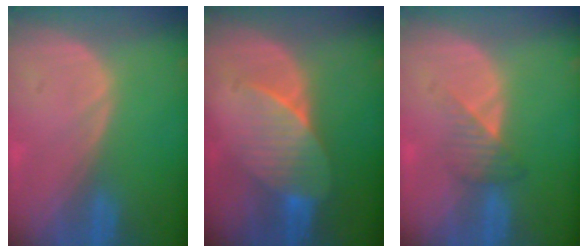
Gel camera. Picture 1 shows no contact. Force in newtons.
{"total": 7.2, "press": 6.6, "slide": 2.8}
{"total": 3.3, "press": 3.1, "slide": 1.1}